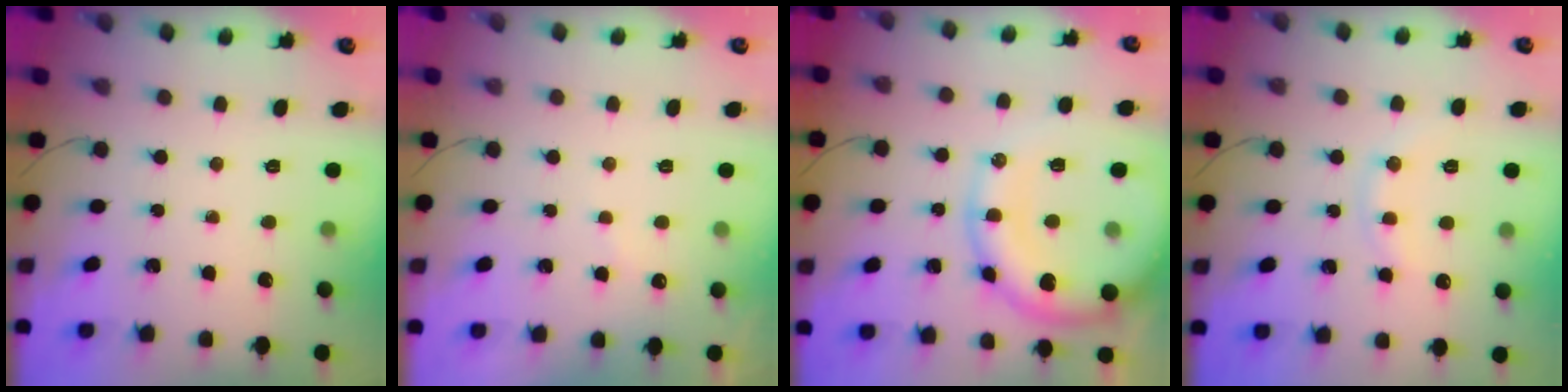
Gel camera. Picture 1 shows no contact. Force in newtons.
{"total": 5.2, "press": 5.1, "slide": 0.8}
{"total": 16.8, "press": 16.7, "slide": 1.4}
{"total": 7.4, "press": 7.3, "slide": 1.1}